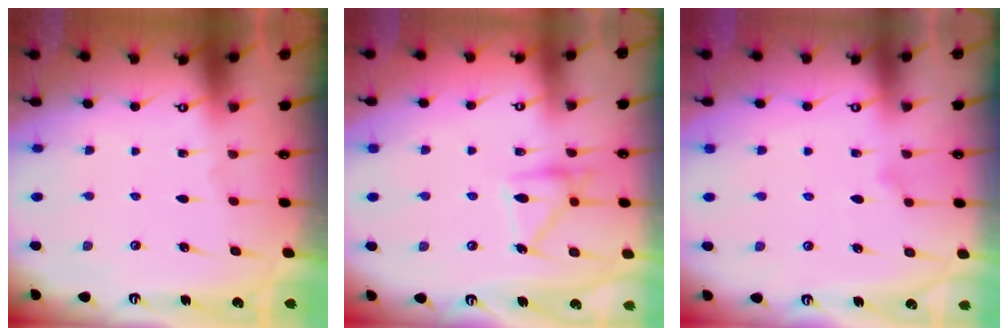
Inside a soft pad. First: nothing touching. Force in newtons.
{"total": 15.5, "press": 15.4, "slide": 0.9}
{"total": 6.8, "press": 6.5, "slide": 1.8}